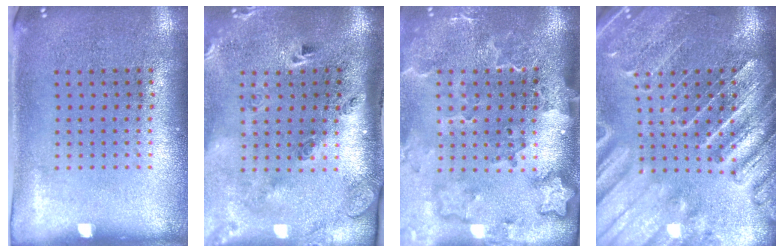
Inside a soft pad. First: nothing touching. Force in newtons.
{"total": 3.0, "press": 1.9, "slide": 2.2}
{"total": 3.2, "press": 2.3, "slide": 2.1}
{"total": 3.6, "press": 3.2, "slide": 1.6}